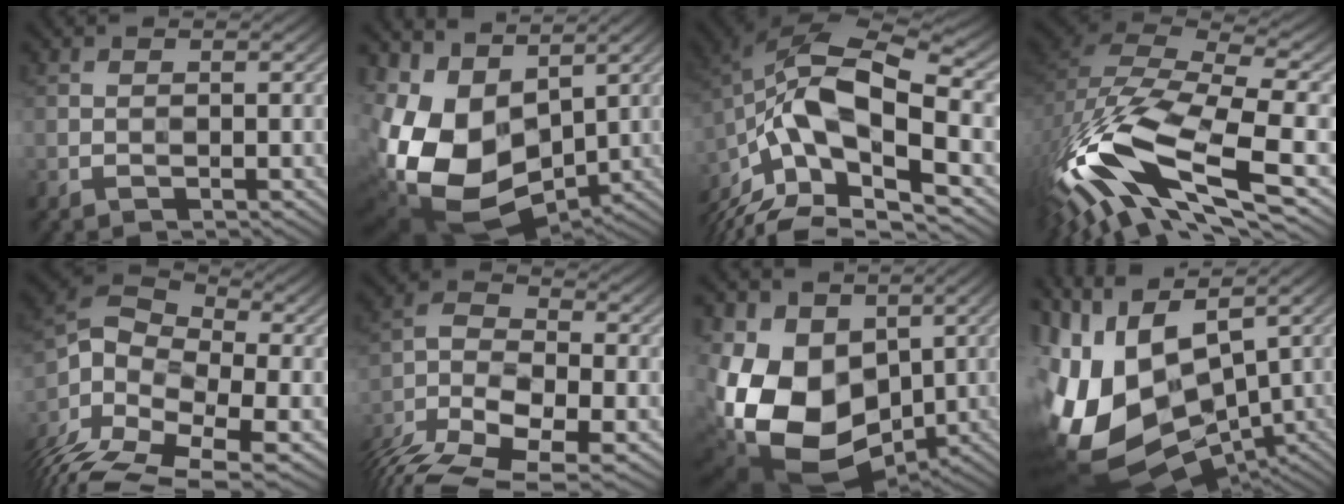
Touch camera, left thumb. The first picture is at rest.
{"total": 13.6, "force": [1.0, 9.8, 9.4], "torque": [-0.240, -0.029, 0.026]}
{"total": 16.3, "force": [-7.4, 7.3, 12.6], "torque": [-0.262, -0.010, -0.135]}
{"total": 17.2, "force": [-7.3, 6.8, 14.0], "torque": [-0.309, -0.009, -0.146]}
{"total": 15.0, "force": [-7.4, 8.2, 10.2], "torque": [-0.271, -0.011, -0.116]}
{"total": 12.7, "force": [-8.2, 5.4, 8.0], "torque": [-0.175, -0.012, -0.161]}
{"total": 15.0, "force": [0.6, 11.4, 9.7], "torque": [-0.245, -0.034, 0.025]}
{"total": 17.1, "force": [-0.2, 10.1, 13.8], "torque": [-0.291, -0.022, 0.021]}